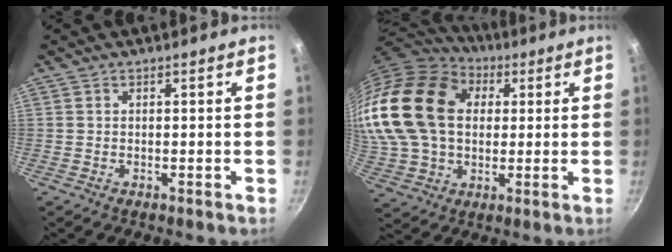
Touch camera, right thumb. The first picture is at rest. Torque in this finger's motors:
{"motor_torque": [-1.90, 3.10, 2.76, 0.01, 0.86]}